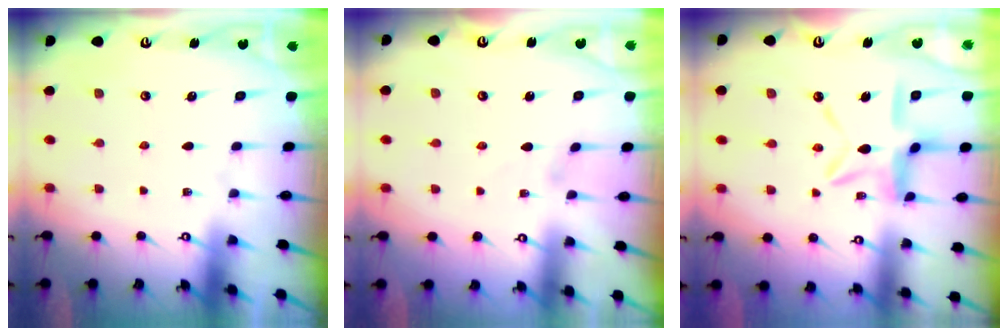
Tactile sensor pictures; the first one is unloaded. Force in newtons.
{"total": 1.0, "press": 1.0, "slide": 0.1}
{"total": 10.7, "press": 10.6, "slide": 1.0}